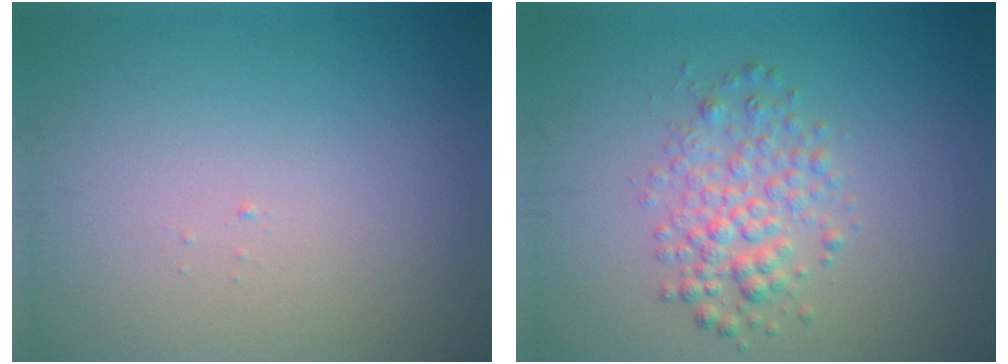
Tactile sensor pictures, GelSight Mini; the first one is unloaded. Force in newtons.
{"total": 3.1, "press": 3.1, "slide": 0.1}